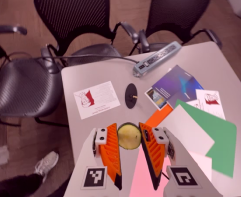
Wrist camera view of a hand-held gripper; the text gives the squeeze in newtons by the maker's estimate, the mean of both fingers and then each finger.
{"total": 6.3, "left": 5.8, "right": 6.7}